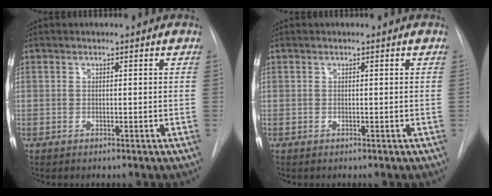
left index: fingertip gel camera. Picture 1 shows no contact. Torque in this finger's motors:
{"motor_torque": [0.01, -0.01, 0.00, 0.00]}